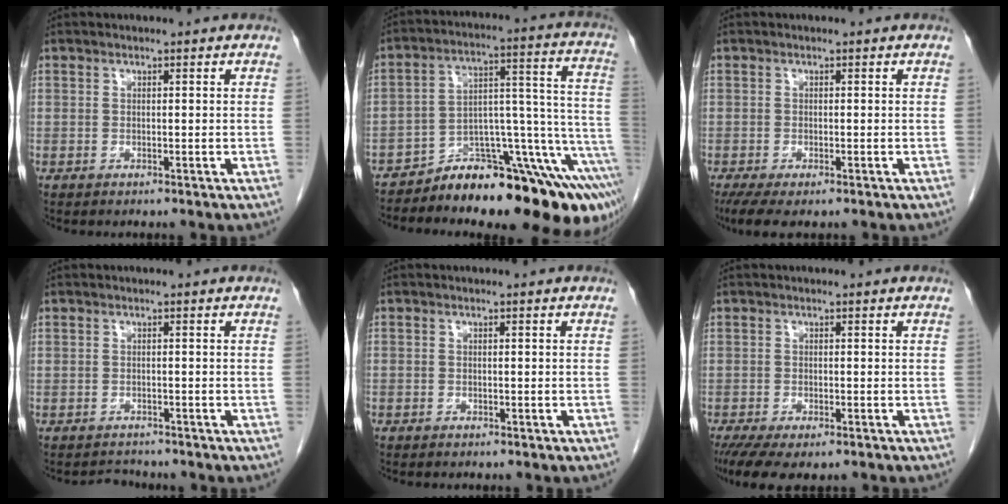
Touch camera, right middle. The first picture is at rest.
{"total": 20.1, "force": [-15.3, 3.4, 12.5], "torque": [-0.084, 0.053, -0.224]}
{"total": 5.1, "force": [-3.5, 1.6, 3.5], "torque": [-0.063, -0.017, -0.055]}
{"total": 2.0, "force": [-1.9, 0.5, -0.3], "torque": [-0.002, -0.009, -0.030]}
{"total": 1.1, "force": [-0.9, 0.6, 0.3], "torque": [-0.012, 0.000, -0.014]}
{"total": 8.4, "force": [-6.2, 2.7, 5.0], "torque": [-0.081, -0.017, -0.094]}